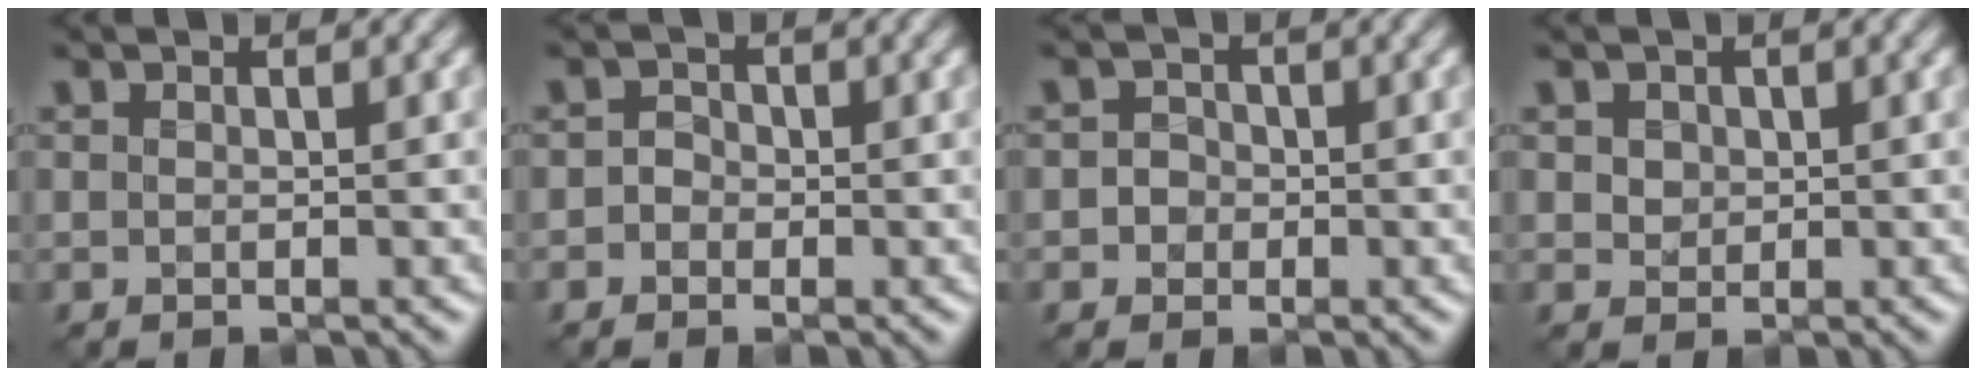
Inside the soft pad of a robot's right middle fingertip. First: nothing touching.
{"total": 1.3, "force": [-0.4, 1.2, 0.5], "torque": [0.005, 0.004, -0.017]}
{"total": 1.7, "force": [-0.3, 1.6, 0.6], "torque": [0.003, 0.003, -0.008]}
{"total": 2.2, "force": [0.8, 1.7, 1.0], "torque": [-0.039, 0.002, 0.024]}